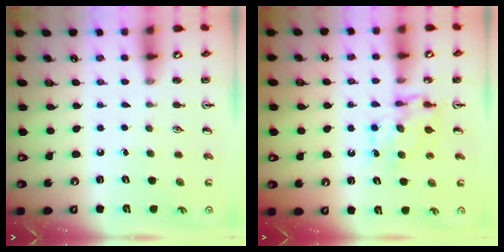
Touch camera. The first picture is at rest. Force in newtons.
{"total": 7.0, "press": 7.0, "slide": 0.5}